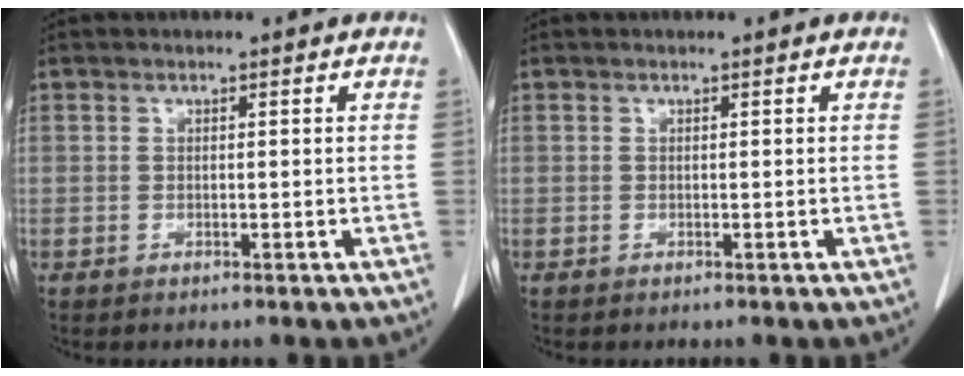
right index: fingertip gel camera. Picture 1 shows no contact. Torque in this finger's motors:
{"motor_torque": [-0.04, 0.04, 0.00, 0.00]}